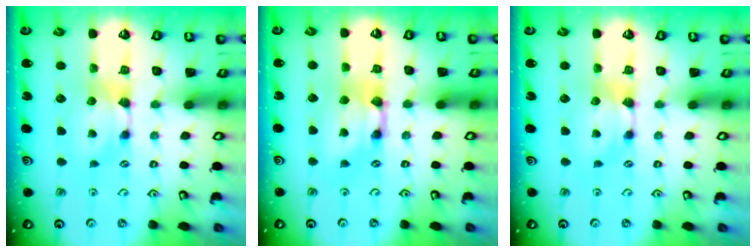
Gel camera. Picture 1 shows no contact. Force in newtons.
{"total": 3.0, "press": 3.0, "slide": 0.2}
{"total": 0.0}